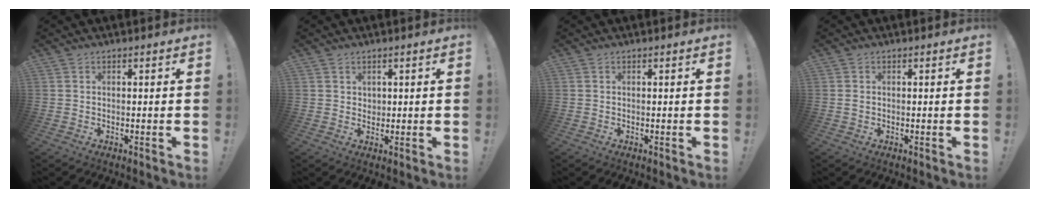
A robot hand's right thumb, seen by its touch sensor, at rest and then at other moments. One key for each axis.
{"total": 2.0, "fx": 1.1, "fy": 1.6, "fz": 0.4, "tx": 0.005, "ty": -0.006, "tz": 0.018}
{"total": 0.0}
{"total": 0.7, "fx": 0.0, "fy": 0.5, "fz": 0.4, "tx": -0.011, "ty": 0.004, "tz": 0.000}